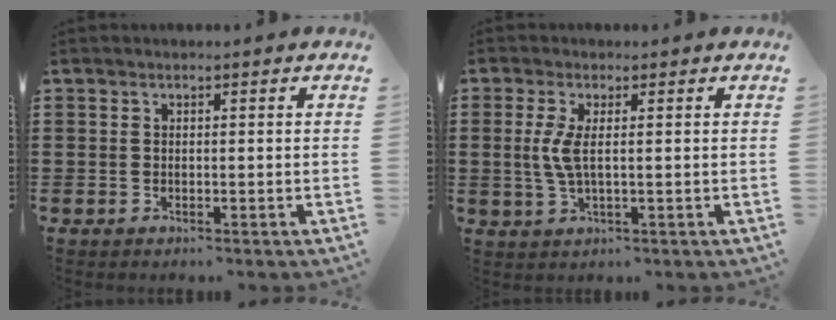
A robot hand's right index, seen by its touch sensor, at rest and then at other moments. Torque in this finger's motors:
{"motor_torque": [0.51, -0.21, 0.43, 0.12]}